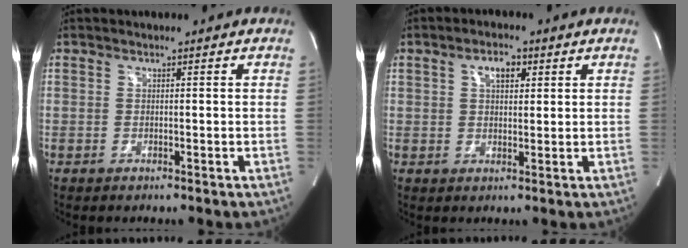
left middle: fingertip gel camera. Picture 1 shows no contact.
{"total": 3.8, "force": [1.6, 1.9, 2.9], "torque": [-0.050, 0.010, 0.027]}